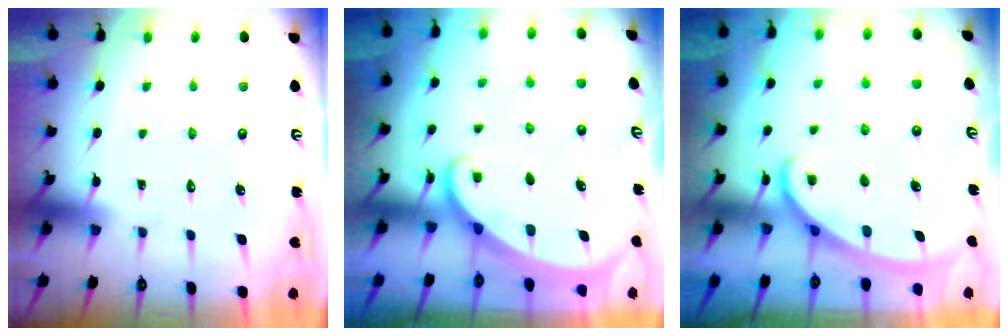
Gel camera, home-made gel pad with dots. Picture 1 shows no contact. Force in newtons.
{"total": 1.6, "press": 1.6, "slide": 0.1}
{"total": 3.0, "press": 2.9, "slide": 0.4}